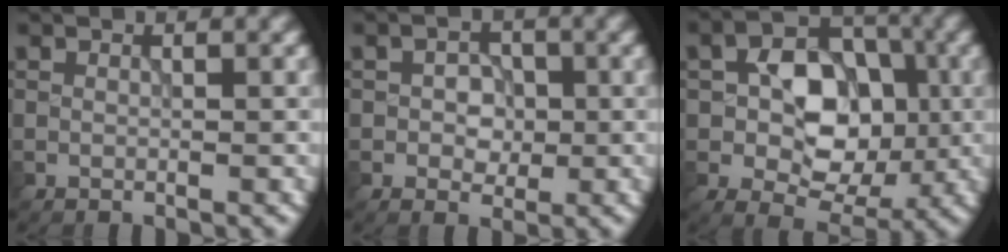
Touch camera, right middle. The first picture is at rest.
{"total": 2.6, "force": [-0.2, 2.0, 1.7], "torque": [-0.023, -0.001, -0.006]}
{"total": 8.1, "force": [-0.3, 5.6, 5.8], "torque": [-0.081, 0.008, -0.011]}